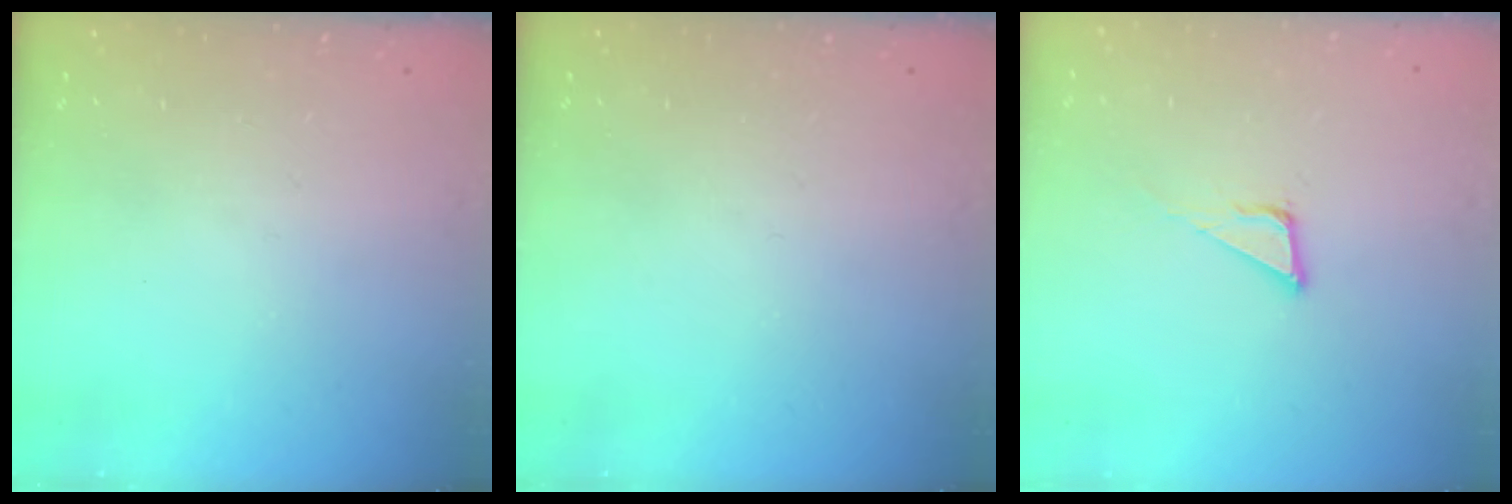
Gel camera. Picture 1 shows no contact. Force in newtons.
{"total": 0.0}
{"total": 4.3, "press": 4.3, "slide": 0.2}